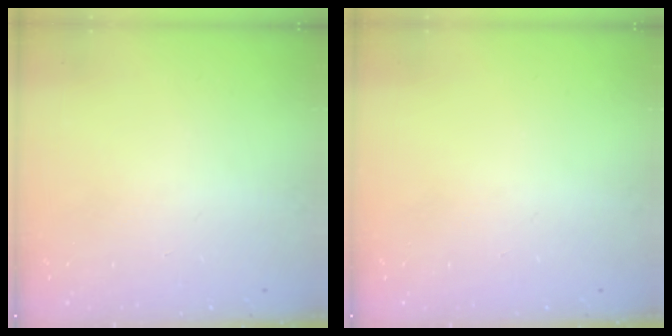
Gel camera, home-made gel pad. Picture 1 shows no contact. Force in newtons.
{"total": 0.0}